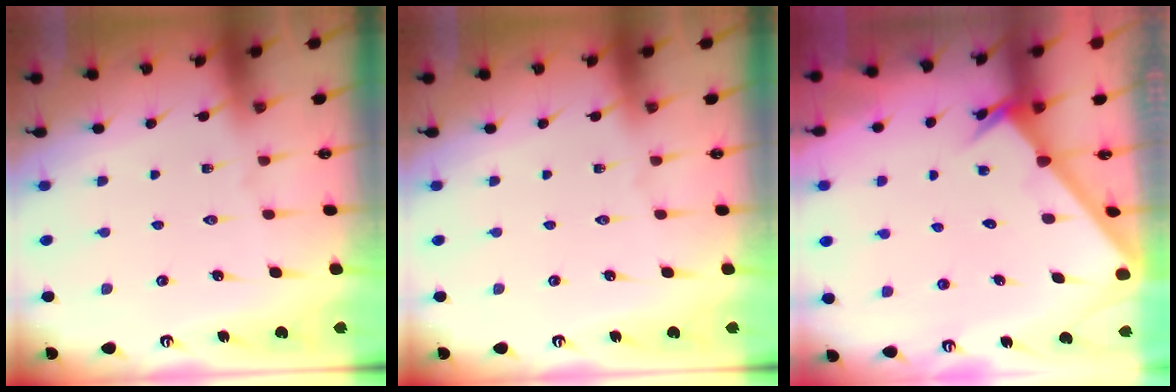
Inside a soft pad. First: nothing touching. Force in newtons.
{"total": 0.0}
{"total": 2.6, "press": 2.6, "slide": 0.1}